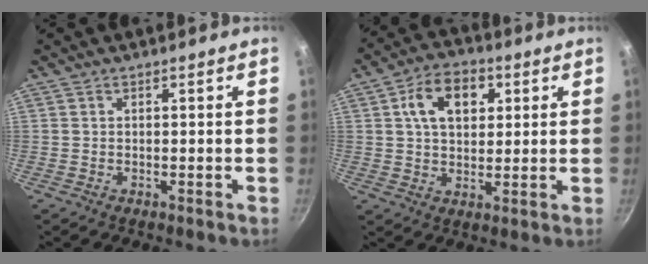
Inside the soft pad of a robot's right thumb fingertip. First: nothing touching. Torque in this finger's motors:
{"motor_torque": [-0.12, 2.51, 0.94, 0.23, 0.06]}